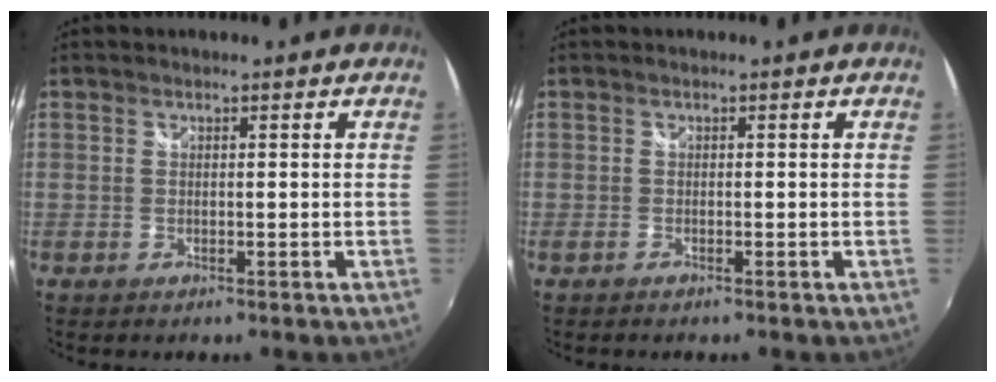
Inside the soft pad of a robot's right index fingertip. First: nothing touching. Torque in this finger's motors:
{"motor_torque": [0.19, -0.12, 0.09, 0.02]}